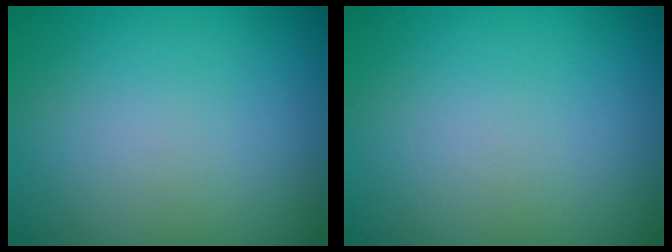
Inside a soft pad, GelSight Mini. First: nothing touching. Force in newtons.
{"total": 0.0}